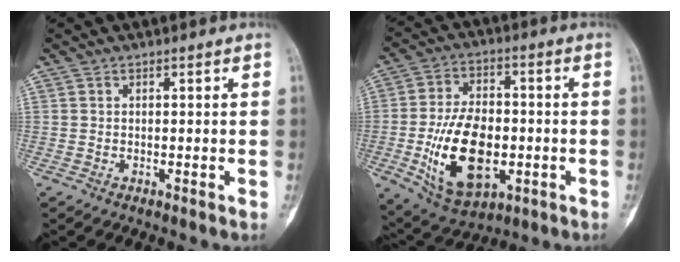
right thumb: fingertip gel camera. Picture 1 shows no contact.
{"total": 17.8, "force": [-3.7, 10.4, 14.0], "torque": [-0.222, 0.009, -0.048]}